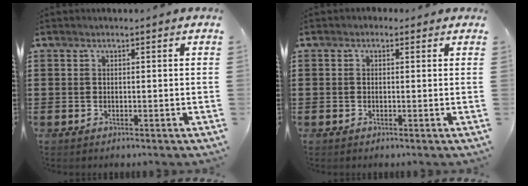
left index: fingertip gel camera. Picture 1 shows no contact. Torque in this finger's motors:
{"motor_torque": [2.14, 0.00, -0.81, -0.21]}